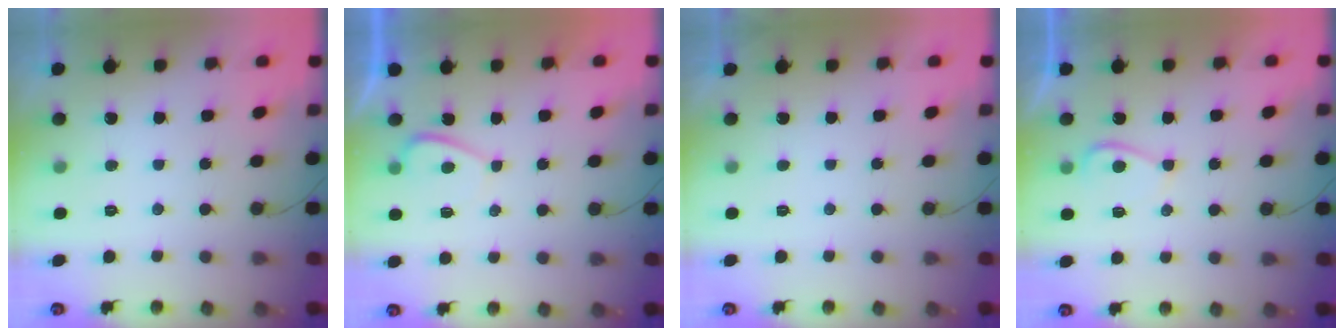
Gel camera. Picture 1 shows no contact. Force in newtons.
{"total": 2.1, "press": 2.0, "slide": 0.7}
{"total": 2.3, "press": 2.3, "slide": 0.3}
{"total": 4.7, "press": 4.7, "slide": 0.6}